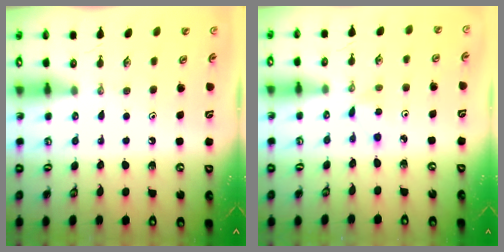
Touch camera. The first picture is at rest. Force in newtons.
{"total": 1.8, "press": 1.7, "slide": 0.2}